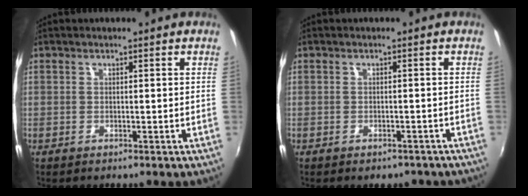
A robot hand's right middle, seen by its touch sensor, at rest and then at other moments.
{"total": 5.6, "force": [-4.5, 2.5, 2.1], "torque": [-0.033, -0.011, -0.046]}